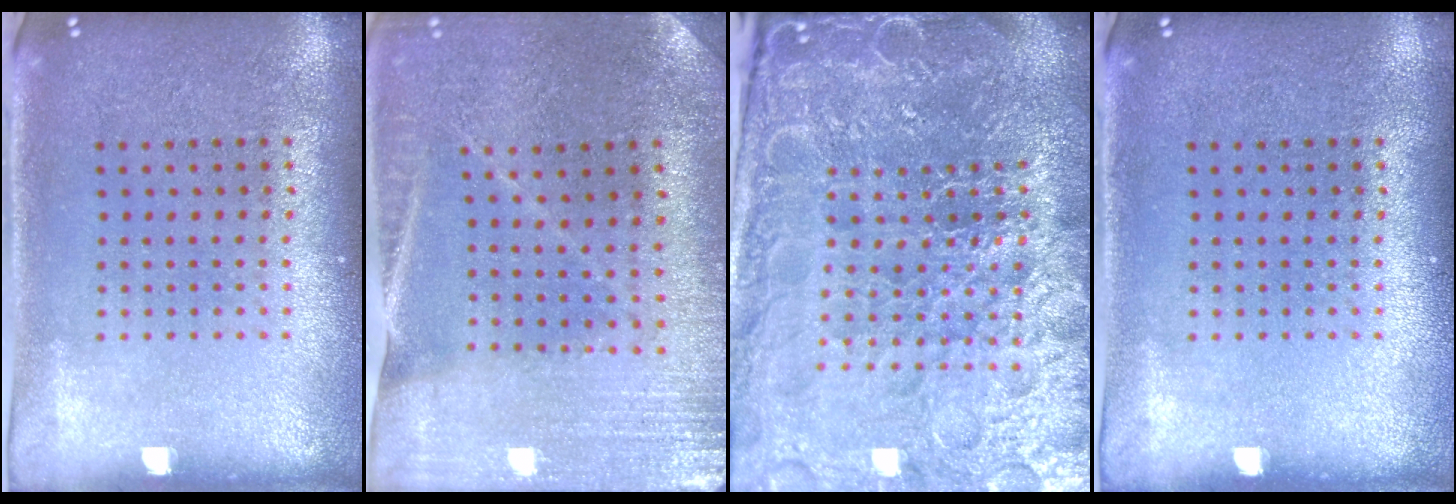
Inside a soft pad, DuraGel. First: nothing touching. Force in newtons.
{"total": 0.9, "press": 0.9, "slide": 0.1}
{"total": 6.9, "press": 6.1, "slide": 3.2}
{"total": 0.0}